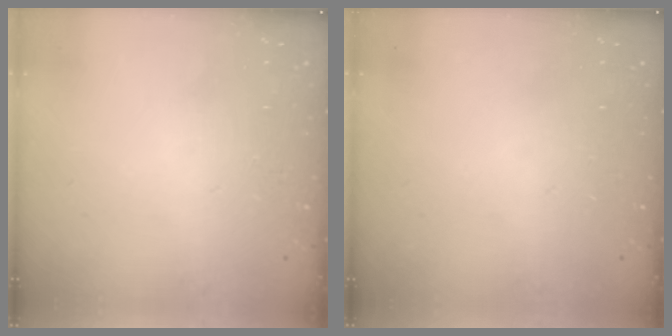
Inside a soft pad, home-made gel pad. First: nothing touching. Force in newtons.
{"total": 0.0}